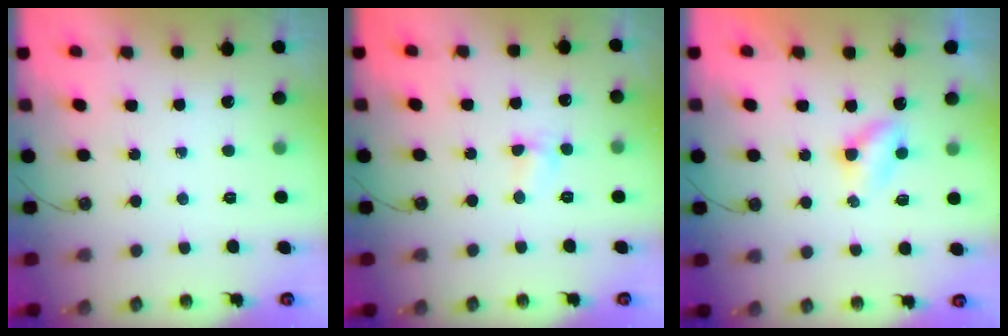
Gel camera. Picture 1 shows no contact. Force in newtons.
{"total": 5.3, "press": 5.3, "slide": 0.6}
{"total": 3.8, "press": 3.8, "slide": 0.5}